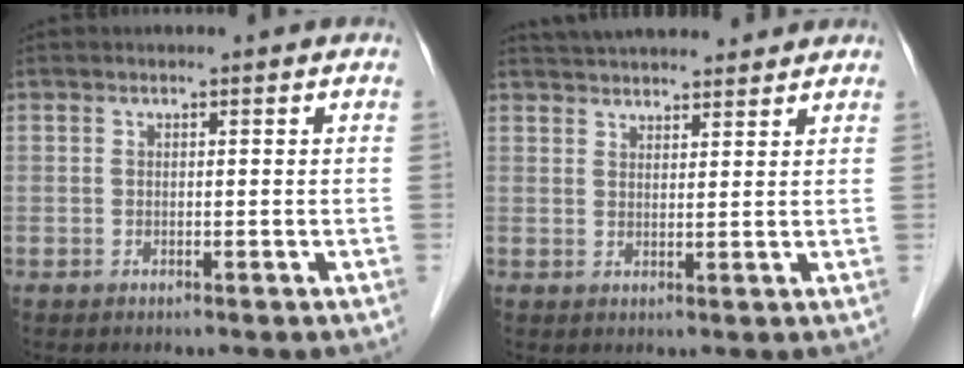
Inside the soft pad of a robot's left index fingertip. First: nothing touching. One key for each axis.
{"total": 11.1, "fx": 10.1, "fy": 2.7, "fz": 3.7, "tx": -0.051, "ty": 0.035, "tz": 0.148}